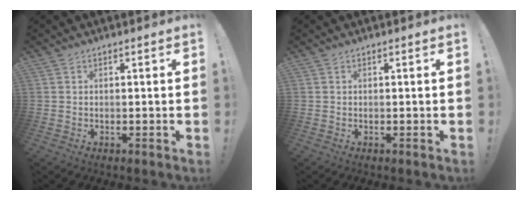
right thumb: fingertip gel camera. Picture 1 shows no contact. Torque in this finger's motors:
{"motor_torque": [-0.11, -0.11, -0.07, 0.13, 0.00]}